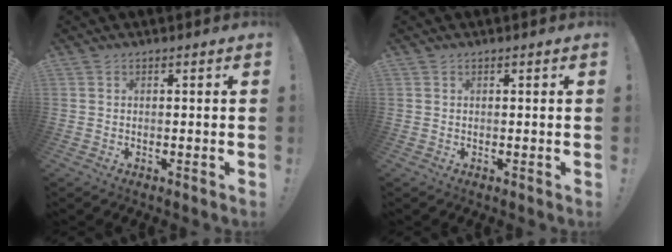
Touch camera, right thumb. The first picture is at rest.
{"total": 0.0}